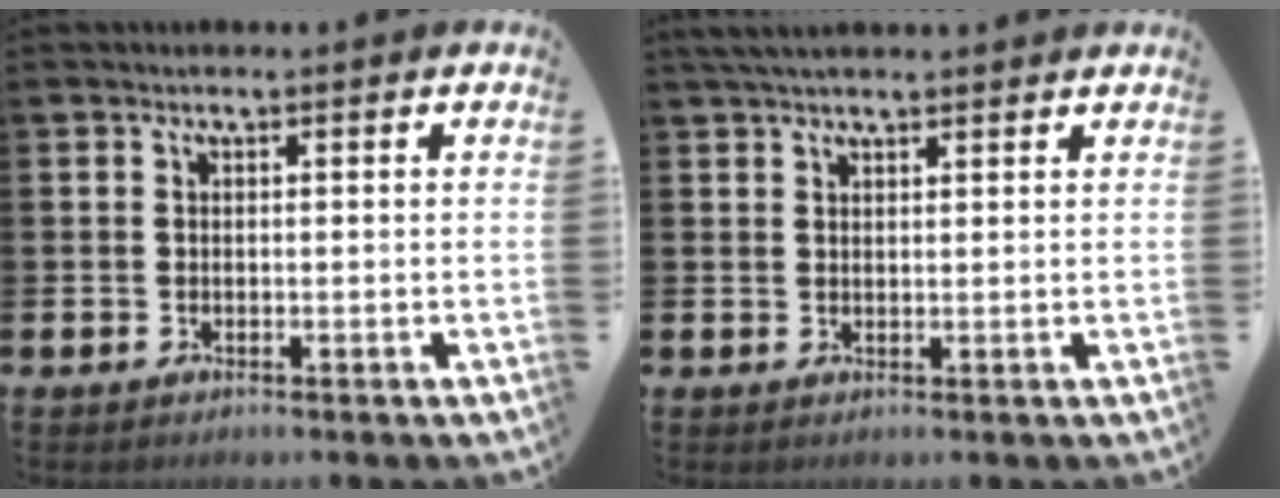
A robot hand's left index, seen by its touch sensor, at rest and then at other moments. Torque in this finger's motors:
{"motor_torque": [0.92, -1.22, 0.52, 0.16]}